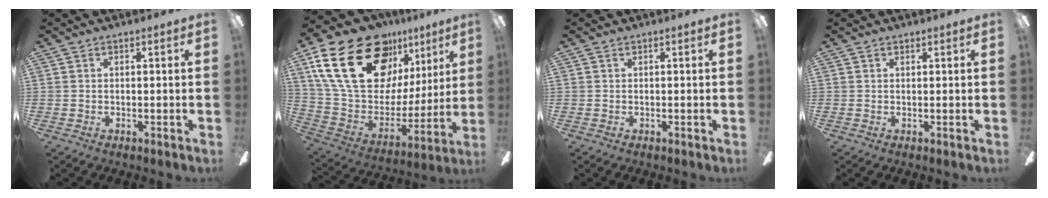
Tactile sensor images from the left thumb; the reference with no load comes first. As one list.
[{"total": 29.3, "force": [15.6, 16.9, 18.2], "torque": [-0.346, -0.082, 0.296]}, {"total": 0.0}, {"total": 0.5, "force": [0.5, 0.2, 0.1], "torque": [0.005, -0.003, 0.007]}]